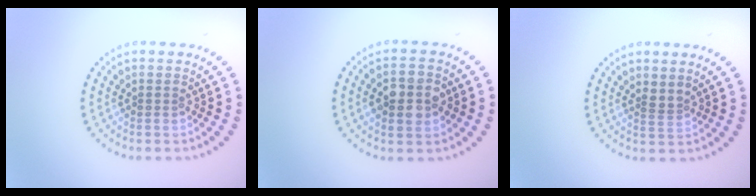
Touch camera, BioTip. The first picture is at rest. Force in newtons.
{"total": 4.5, "press": 4.5, "slide": 0.1}
{"total": 1.0, "press": 0.7, "slide": 0.7}